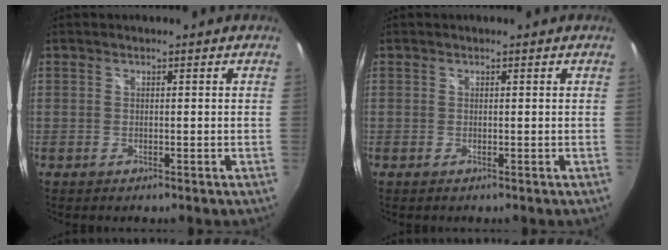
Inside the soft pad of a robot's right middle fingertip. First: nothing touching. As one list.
[{"total": 0.0}]